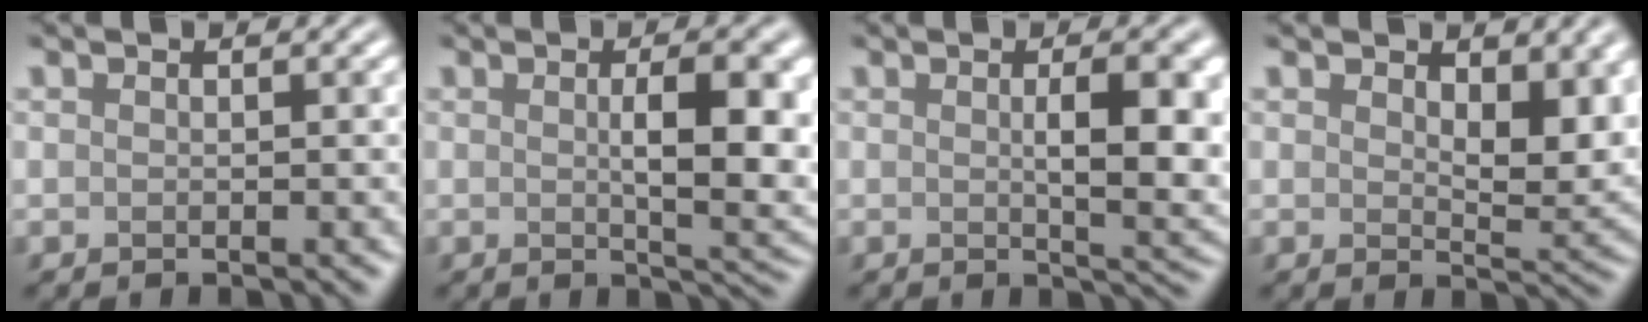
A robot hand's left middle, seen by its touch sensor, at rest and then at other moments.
{"total": 7.1, "force": [0.5, 2.0, 6.9], "torque": [-0.092, -0.004, 0.012]}
{"total": 6.4, "force": [0.5, 1.7, 6.2], "torque": [-0.082, -0.002, 0.012]}
{"total": 5.0, "force": [1.9, 2.4, 3.9], "torque": [-0.055, -0.008, 0.036]}